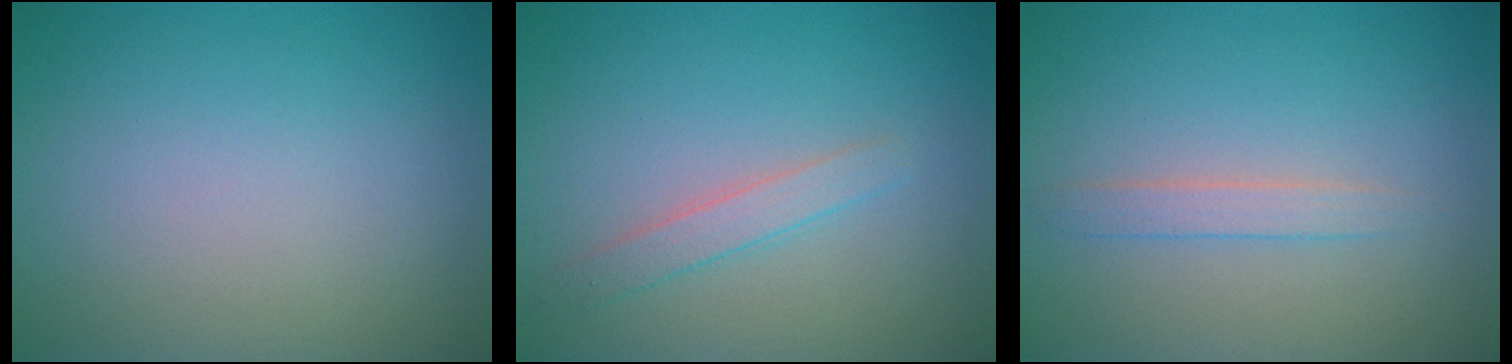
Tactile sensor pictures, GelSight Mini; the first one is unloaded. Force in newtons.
{"total": 1.8, "press": 1.8, "slide": 0.0}
{"total": 1.5, "press": 1.5, "slide": 0.1}